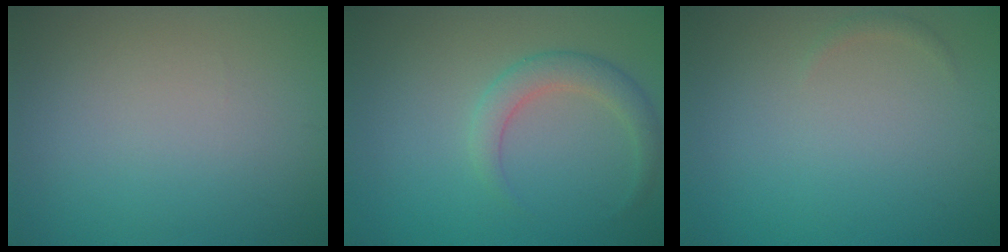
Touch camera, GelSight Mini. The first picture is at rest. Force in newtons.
{"total": 2.6, "press": 2.6, "slide": 0.2}
{"total": 0.6, "press": 0.6, "slide": 0.0}